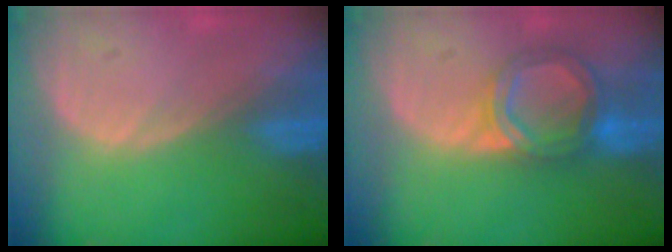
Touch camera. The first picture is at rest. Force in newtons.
{"total": 6.5, "press": 5.7, "slide": 3.0}